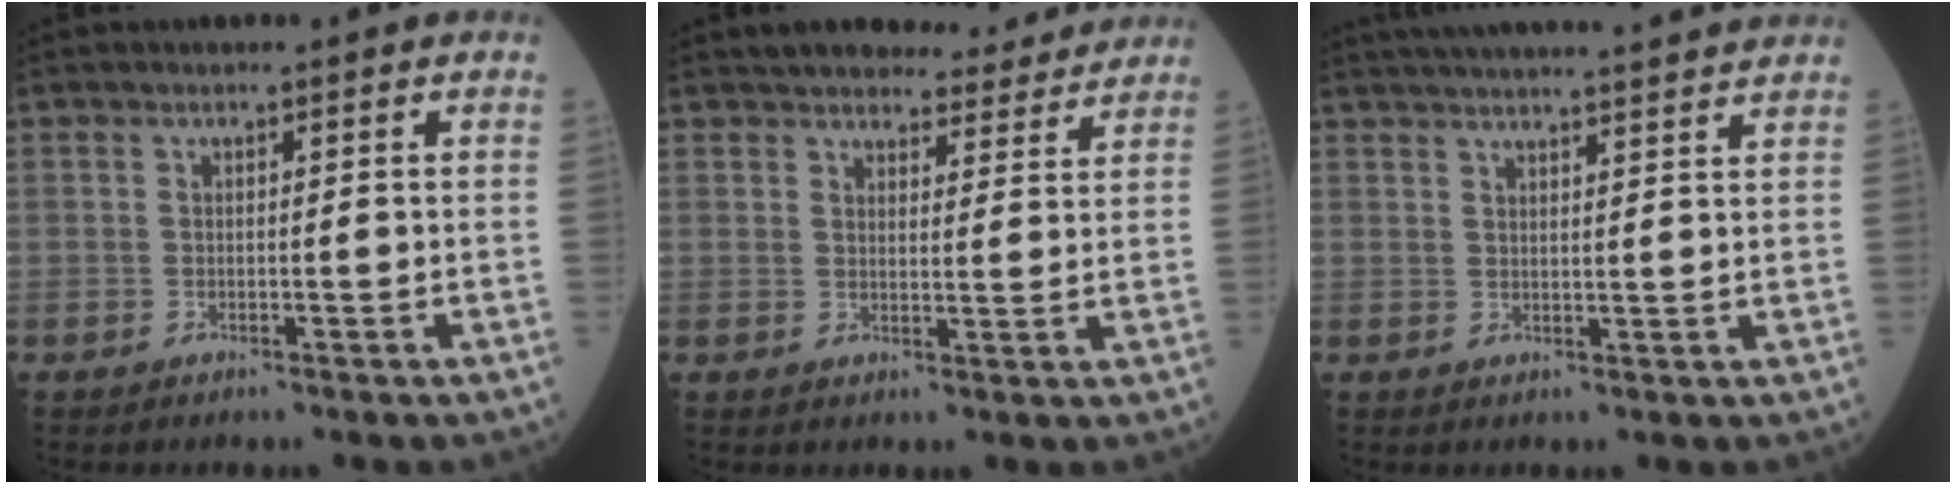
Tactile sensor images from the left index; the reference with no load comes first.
{"total": 11.0, "force": [10.2, 2.7, 2.9], "torque": [-0.019, 0.005, 0.122]}
{"total": 17.6, "force": [16.3, 0.6, 6.5], "torque": [-0.106, 0.016, 0.221]}